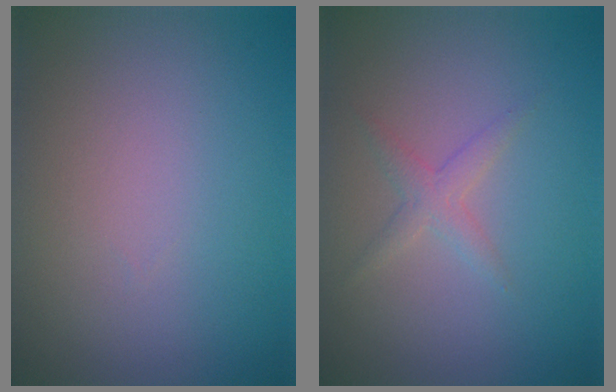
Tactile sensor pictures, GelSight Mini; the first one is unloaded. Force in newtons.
{"total": 1.6, "press": 1.6, "slide": 0.1}